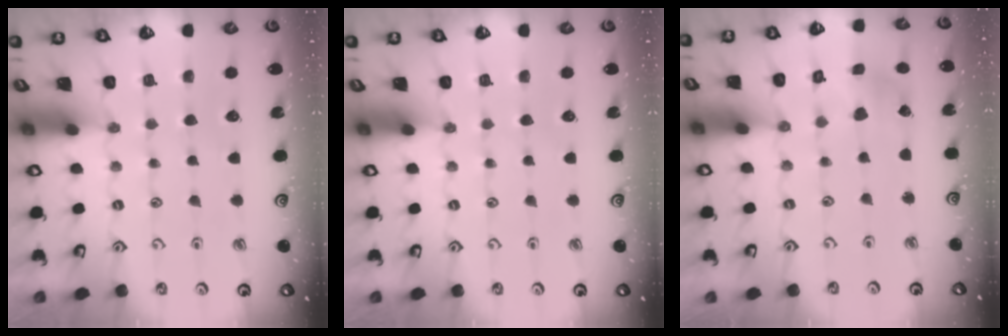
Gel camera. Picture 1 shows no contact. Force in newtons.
{"total": 0.0}
{"total": 2.3, "press": 2.3, "slide": 0.5}